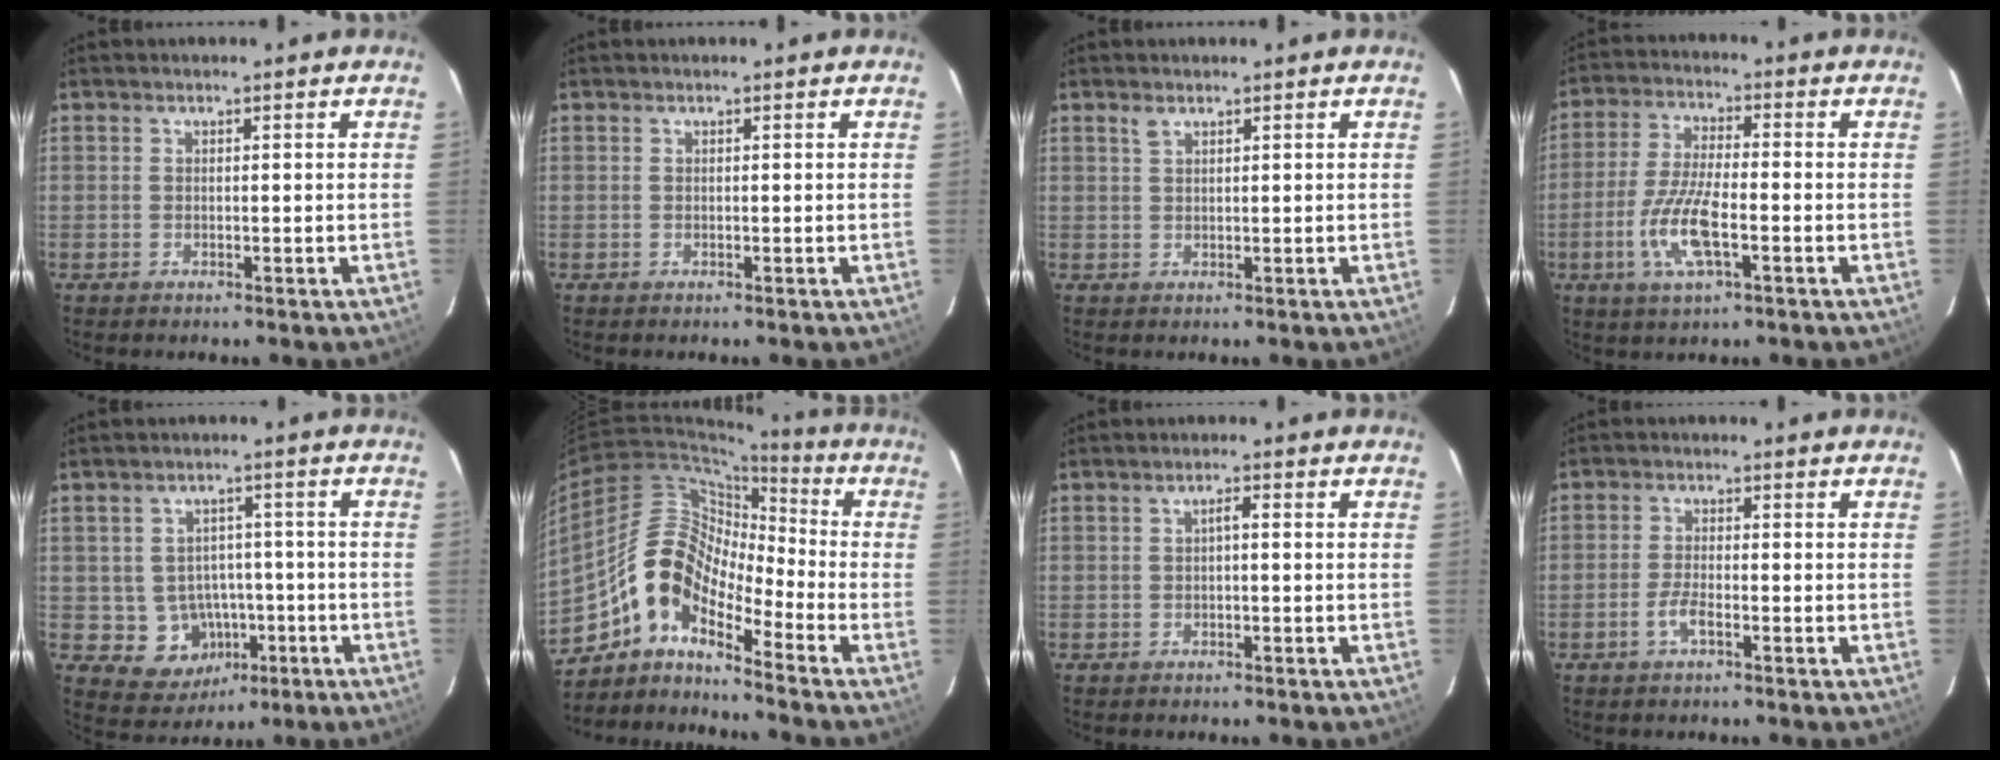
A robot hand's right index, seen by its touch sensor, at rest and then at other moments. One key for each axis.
{"total": 0.0}
{"total": 1.2, "fx": 0.9, "fy": 0.6, "fz": 0.7, "tx": -0.013, "ty": 0.004, "tz": 0.017}
{"total": 10.2, "fx": -3.7, "fy": 2.7, "fz": 9.1, "tx": -0.194, "ty": -0.007, "tz": -0.072}
{"total": 8.2, "fx": -2.3, "fy": 7.6, "fz": 2.3, "tx": -0.059, "ty": 0.021, "tz": -0.008}
{"total": 11.6, "fx": -7.6, "fy": 4.6, "fz": 7.4, "tx": -0.117, "ty": 0.020, "tz": -0.163}
{"total": 1.2, "fx": -0.2, "fy": 0.3, "fz": 1.1, "tx": -0.019, "ty": 0.009, "tz": -0.004}
{"total": 3.0, "fx": -1.7, "fy": 0.7, "fz": 2.3, "tx": -0.057, "ty": -0.001, "tz": -0.036}